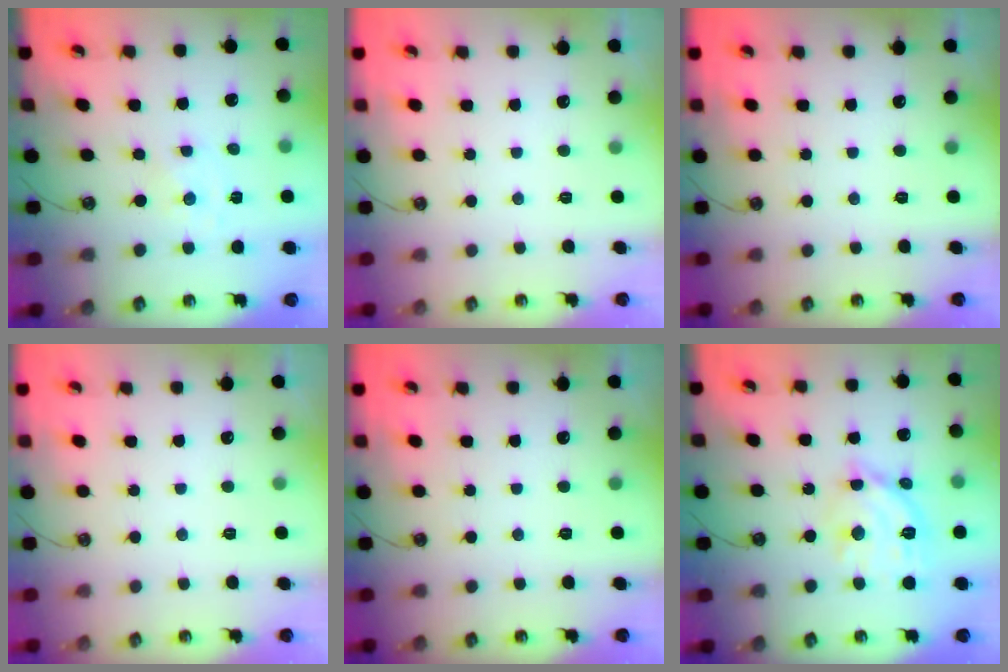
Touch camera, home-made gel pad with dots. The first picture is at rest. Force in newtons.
{"total": 0.0}
{"total": 0.0}
{"total": 0.0}
{"total": 0.0}
{"total": 13.5, "press": 13.5, "slide": 1.2}